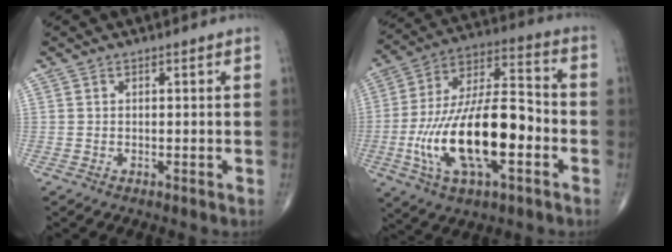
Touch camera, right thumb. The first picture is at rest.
{"total": 22.9, "force": [-5.7, 9.5, 20.0], "torque": [-0.371, 0.036, -0.093]}